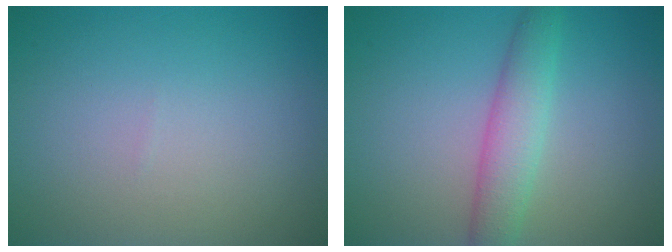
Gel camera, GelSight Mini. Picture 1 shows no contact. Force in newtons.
{"total": 3.6, "press": 3.6, "slide": 0.2}